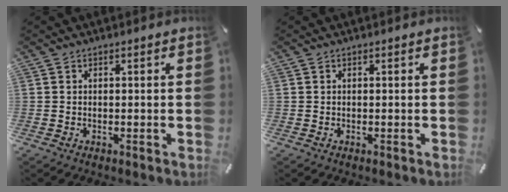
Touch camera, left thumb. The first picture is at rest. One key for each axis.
{"total": 0.0}